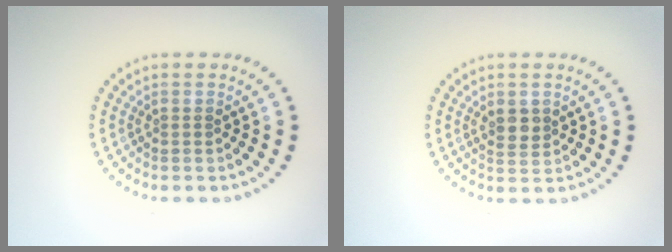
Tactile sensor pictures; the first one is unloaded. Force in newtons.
{"total": 1.8, "press": 1.6, "slide": 0.6}